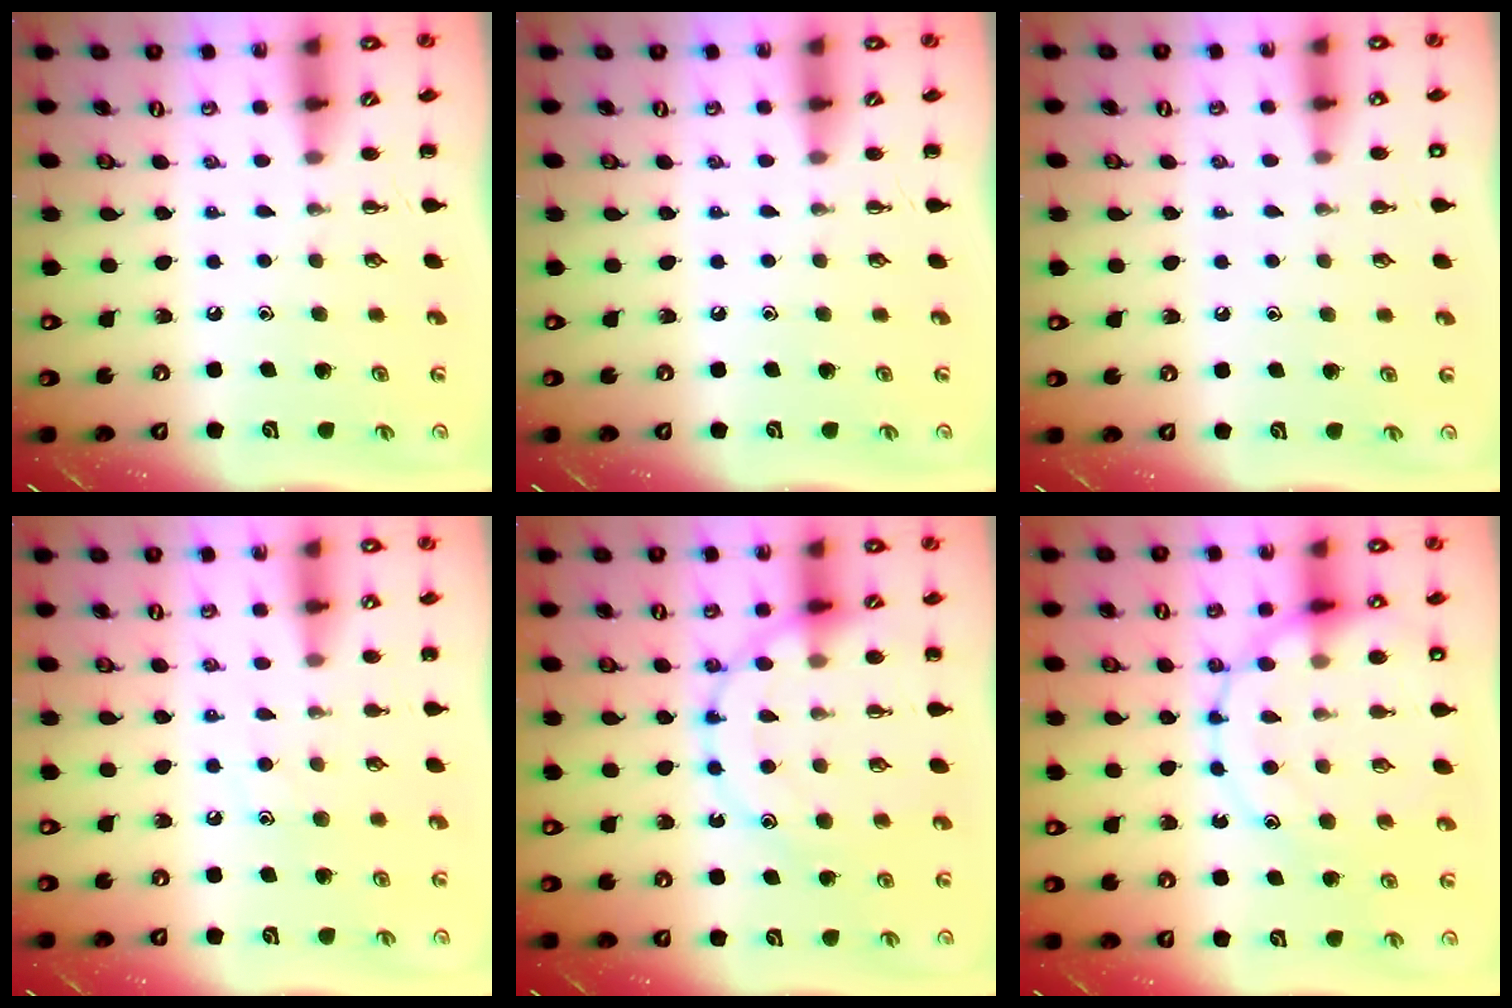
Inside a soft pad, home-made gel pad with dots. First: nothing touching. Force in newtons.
{"total": 0.0}
{"total": 1.9, "press": 1.9, "slide": 0.2}
{"total": 8.2, "press": 8.1, "slide": 1.2}
{"total": 17.0, "press": 16.8, "slide": 2.6}
{"total": 17.6, "press": 17.5, "slide": 2.2}